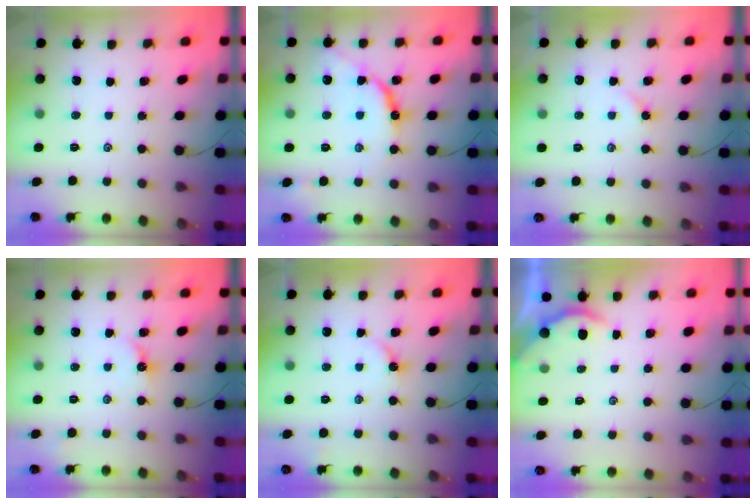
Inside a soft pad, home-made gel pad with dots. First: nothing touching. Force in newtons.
{"total": 11.0, "press": 10.9, "slide": 0.9}
{"total": 3.8, "press": 3.8, "slide": 0.4}
{"total": 4.0, "press": 4.0, "slide": 0.6}
{"total": 2.6, "press": 2.5, "slide": 0.4}
{"total": 1.8, "press": 1.7, "slide": 0.3}